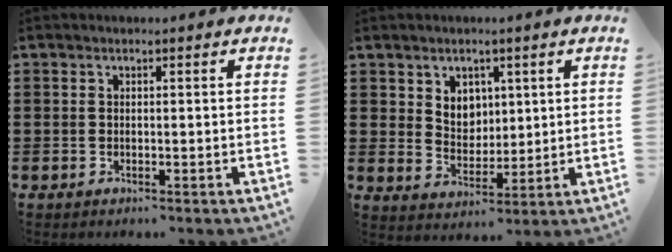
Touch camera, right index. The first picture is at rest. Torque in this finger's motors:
{"motor_torque": [0.12, -0.11, 0.12, 0.03]}